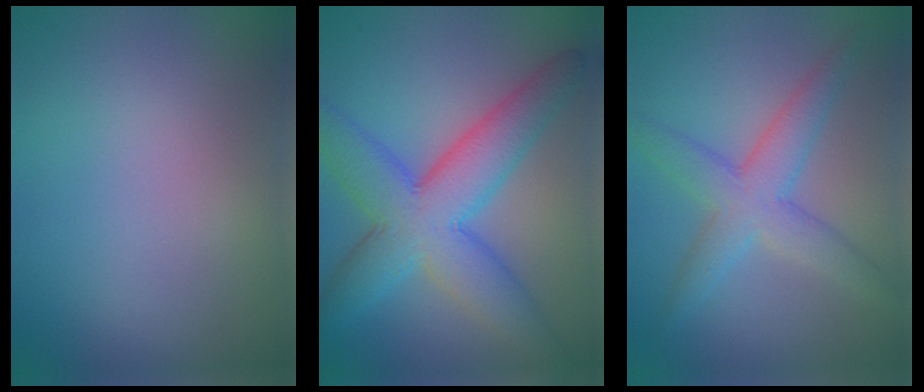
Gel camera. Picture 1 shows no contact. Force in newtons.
{"total": 8.7, "press": 8.7, "slide": 0.2}
{"total": 4.4, "press": 4.4, "slide": 0.2}